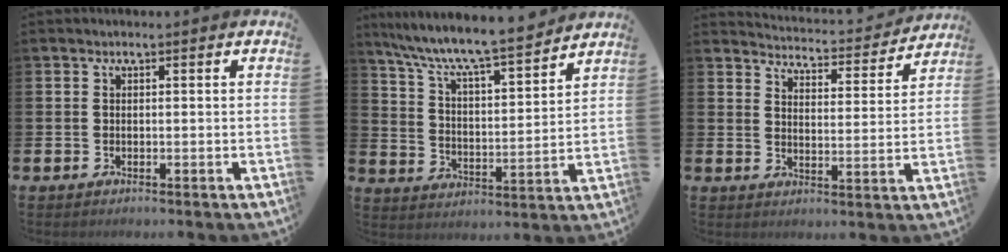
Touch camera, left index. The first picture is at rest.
{"total": 8.8, "force": [8.1, 0.7, 3.3], "torque": [-0.094, -0.063, 0.134]}
{"total": 4.3, "force": [4.2, 0.4, 0.4], "torque": [-0.024, -0.039, 0.067]}